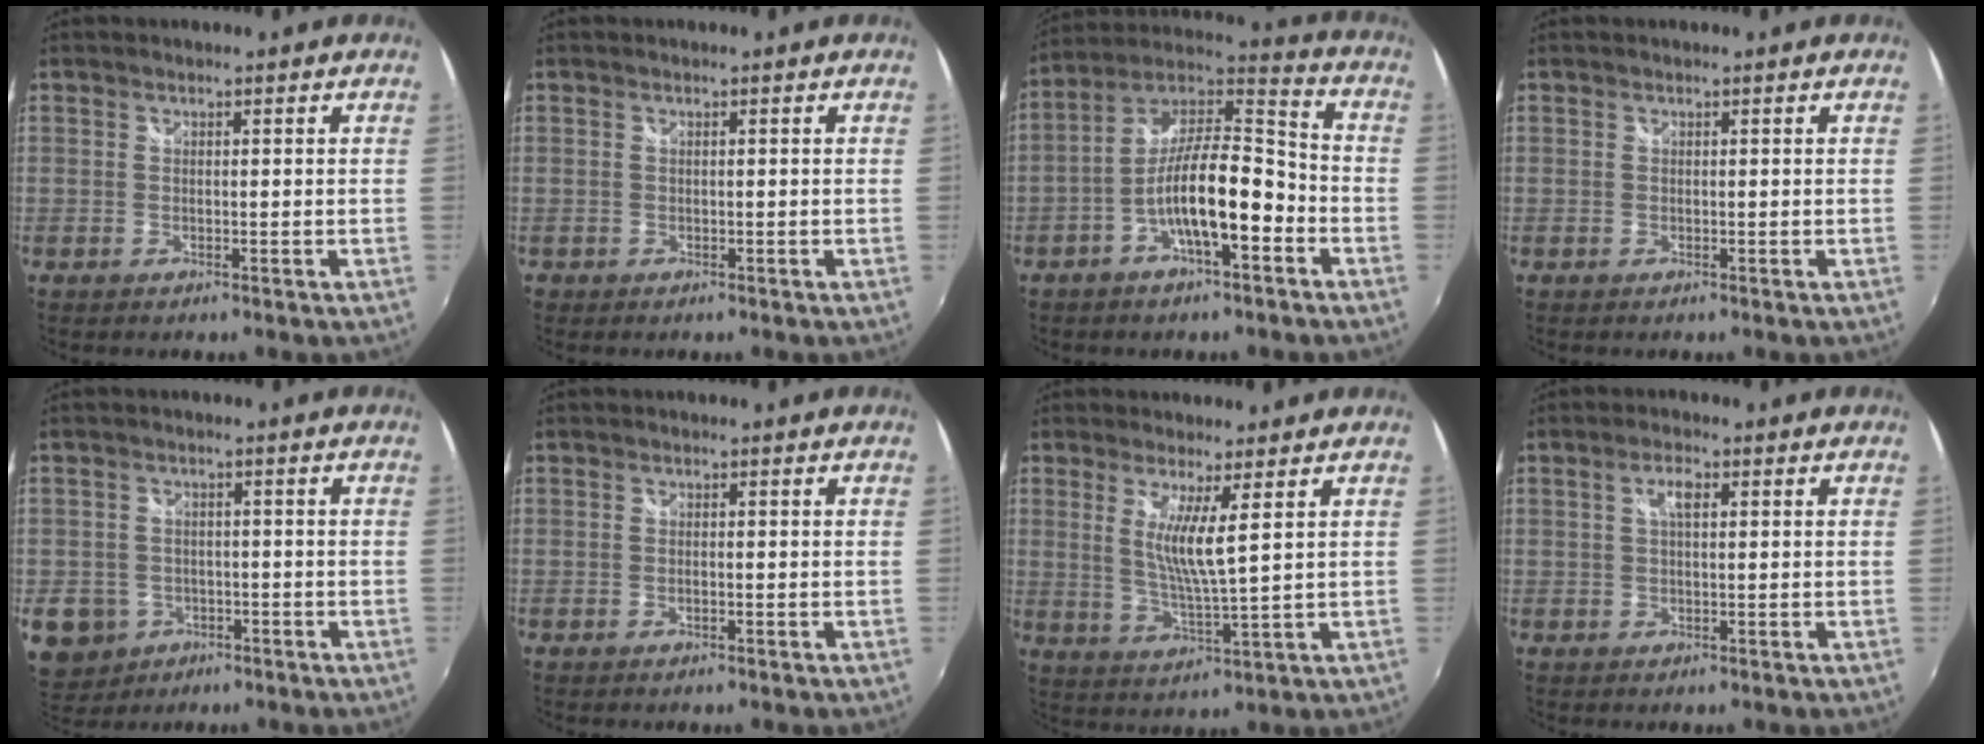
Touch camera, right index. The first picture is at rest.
{"total": 0.6, "force": [-0.3, 0.5, 0.0], "torque": [-0.002, -0.002, -0.003]}
{"total": 14.3, "force": [-5.4, 4.3, 12.5], "torque": [-0.229, 0.019, -0.099]}
{"total": 0.0}
{"total": 8.2, "force": [-3.2, 7.1, 2.6], "torque": [-0.081, 0.000, -0.039]}
{"total": 0.7, "force": [-0.4, 0.1, 0.6], "torque": [-0.013, -0.001, -0.007]}
{"total": 6.6, "force": [2.4, -0.3, 6.2], "torque": [-0.115, -0.019, 0.044]}
{"total": 2.7, "force": [0.7, 1.0, 2.4], "torque": [-0.045, 0.006, 0.010]}